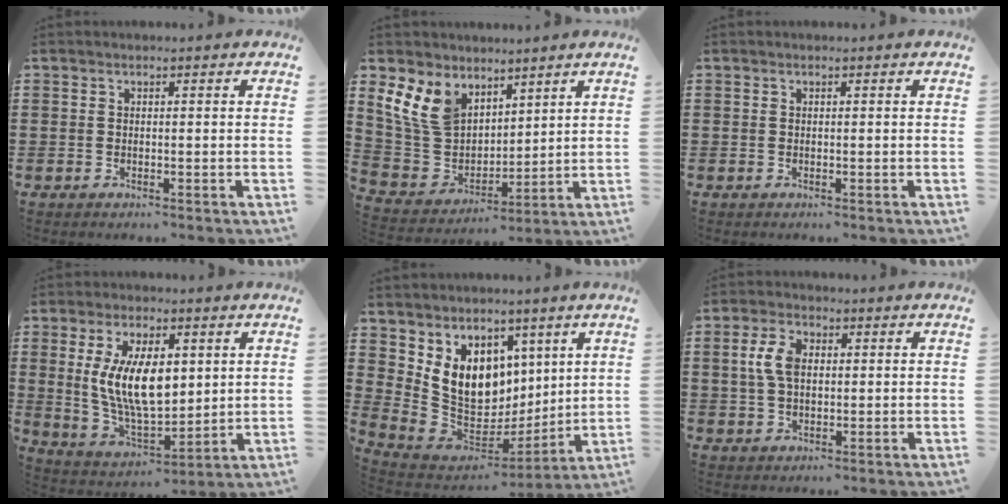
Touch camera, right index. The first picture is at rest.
{"total": 9.3, "force": [5.3, 6.7, 3.7], "torque": [-0.130, -0.017, 0.102]}
{"total": 0.0}
{"total": 11.5, "force": [2.1, 5.5, 9.9], "torque": [-0.203, 0.000, 0.036]}
{"total": 11.3, "force": [4.0, 9.1, 5.3], "torque": [-0.141, -0.036, 0.085]}
{"total": 5.0, "force": [0.7, 2.8, 4.0], "torque": [-0.101, 0.005, 0.007]}